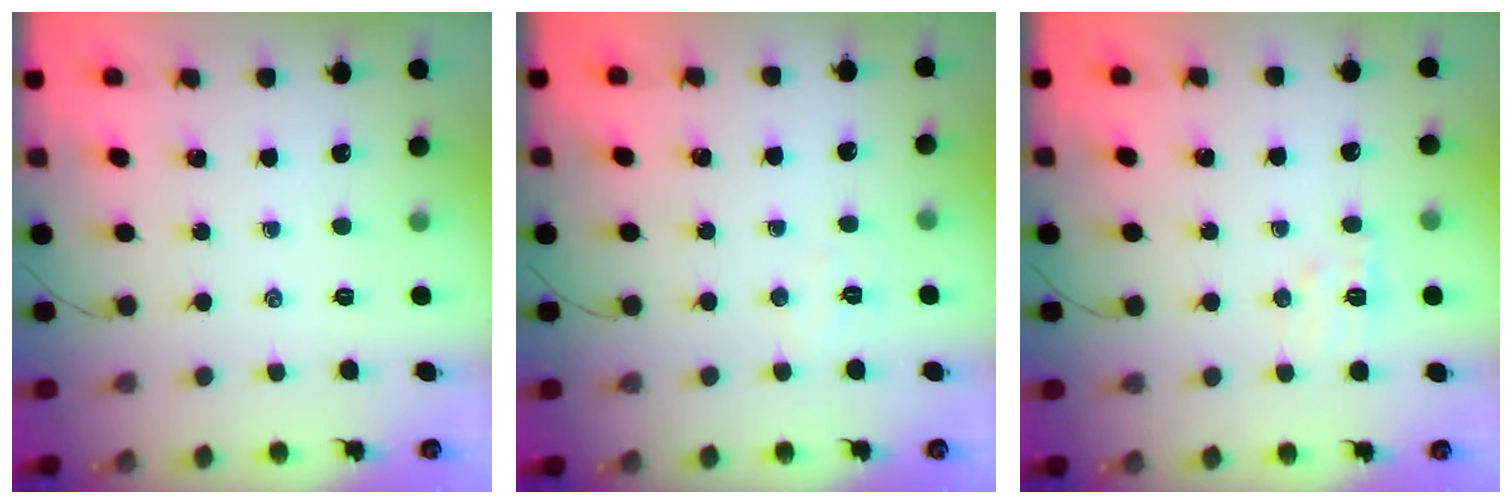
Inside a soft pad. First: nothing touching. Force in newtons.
{"total": 4.1, "press": 4.0, "slide": 0.8}
{"total": 7.4, "press": 7.3, "slide": 1.1}